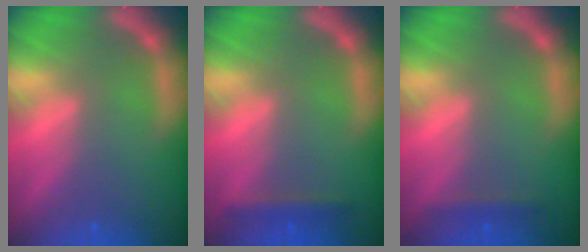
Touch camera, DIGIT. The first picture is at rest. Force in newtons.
{"total": 1.9}
{"total": 1.4}